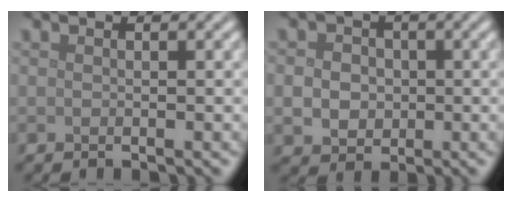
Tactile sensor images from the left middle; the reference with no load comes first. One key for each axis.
{"total": 4.7, "fx": 0.1, "fy": 4.0, "fz": 2.4, "tx": -0.038, "ty": 0.013, "tz": -0.013}